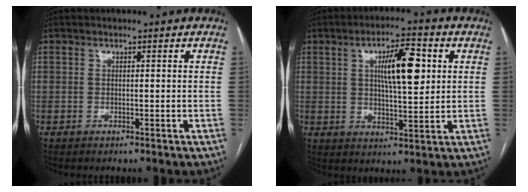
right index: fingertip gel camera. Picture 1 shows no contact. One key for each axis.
{"total": 9.6, "fx": 2.5, "fy": 2.5, "fz": 8.9, "tx": -0.148, "ty": 0.011, "tz": 0.042}